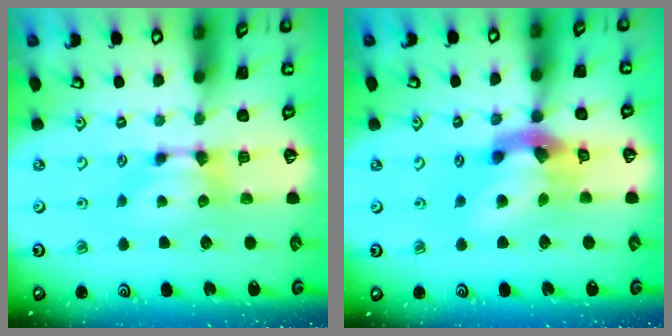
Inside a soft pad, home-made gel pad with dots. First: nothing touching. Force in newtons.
{"total": 7.9, "press": 7.5, "slide": 2.3}